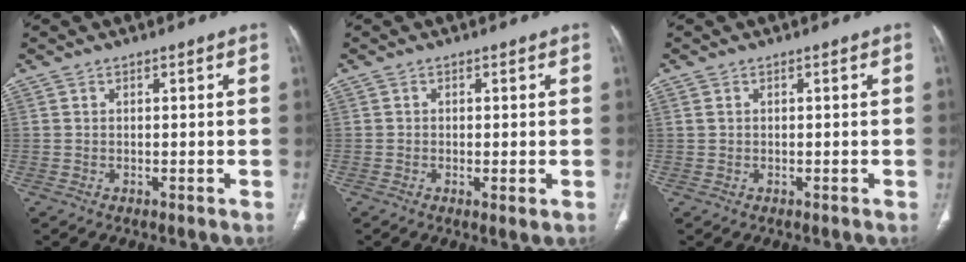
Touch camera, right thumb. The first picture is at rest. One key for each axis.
{"total": 1.8, "fx": -0.4, "fy": 0.4, "fz": 1.7, "tx": -0.037, "ty": -0.008, "tz": -0.009}
{"total": 0.8, "fx": 0.3, "fy": 0.6, "fz": 0.4, "tx": -0.009, "ty": 0.006, "tz": 0.009}